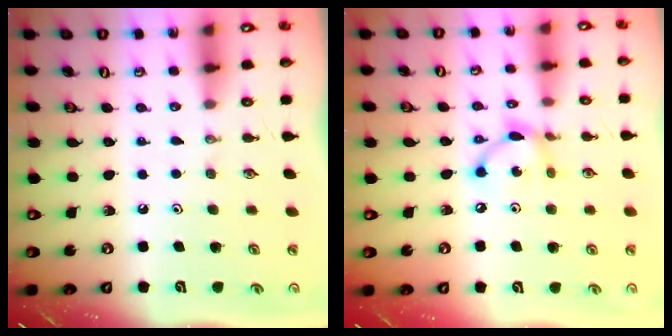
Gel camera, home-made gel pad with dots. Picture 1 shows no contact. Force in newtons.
{"total": 8.6, "press": 8.6, "slide": 0.4}